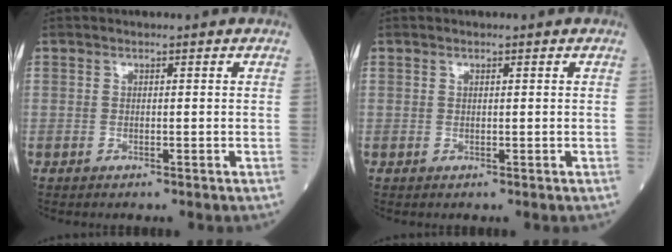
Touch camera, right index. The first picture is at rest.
{"total": 0.0}